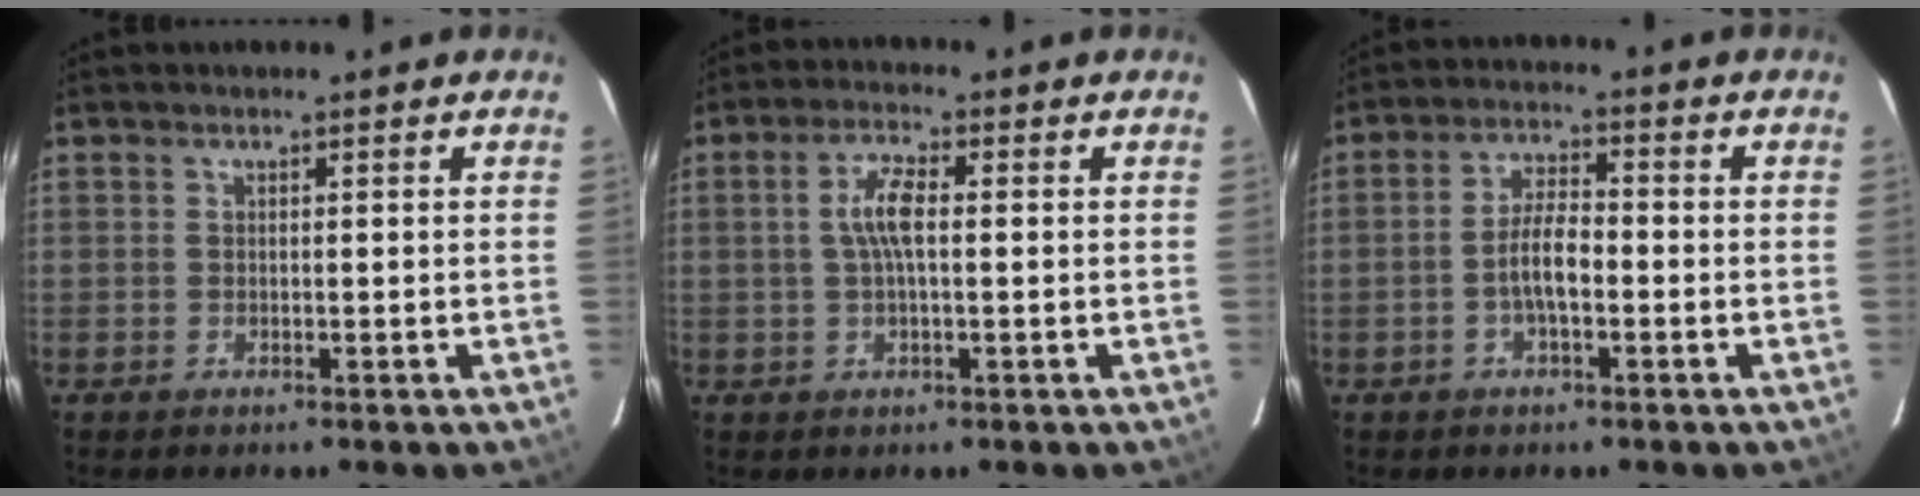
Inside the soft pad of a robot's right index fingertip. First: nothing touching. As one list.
[{"total": 5.1, "force": [0.3, 1.5, 4.9], "torque": [-0.096, 0.009, 0.007]}, {"total": 5.4, "force": [-1.7, 1.7, 4.8], "torque": [-0.094, 0.008, -0.030]}]